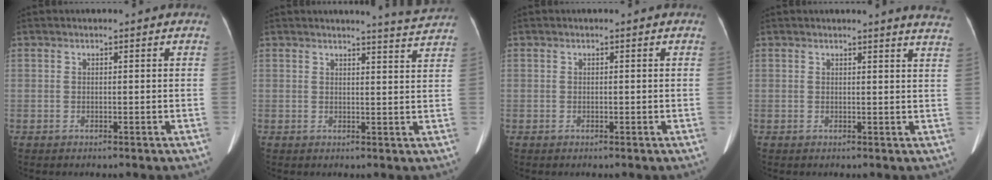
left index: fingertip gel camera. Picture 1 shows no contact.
{"total": 4.1, "force": [4.0, -1.1, 0.3], "torque": [-0.015, -0.018, 0.042]}
{"total": 0.0}
{"total": 6.5, "force": [6.2, -0.5, 1.9], "torque": [-0.016, -0.035, 0.039]}